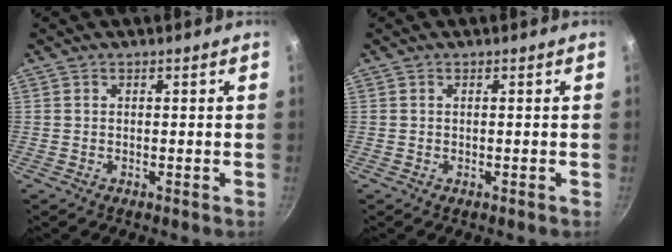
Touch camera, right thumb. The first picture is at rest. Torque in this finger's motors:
{"motor_torque": [-0.36, 0.47, 0.18, -0.32, 0.00]}